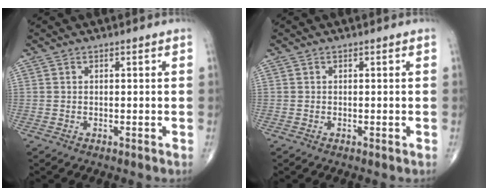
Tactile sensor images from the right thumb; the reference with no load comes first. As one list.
[{"total": 0.0}]